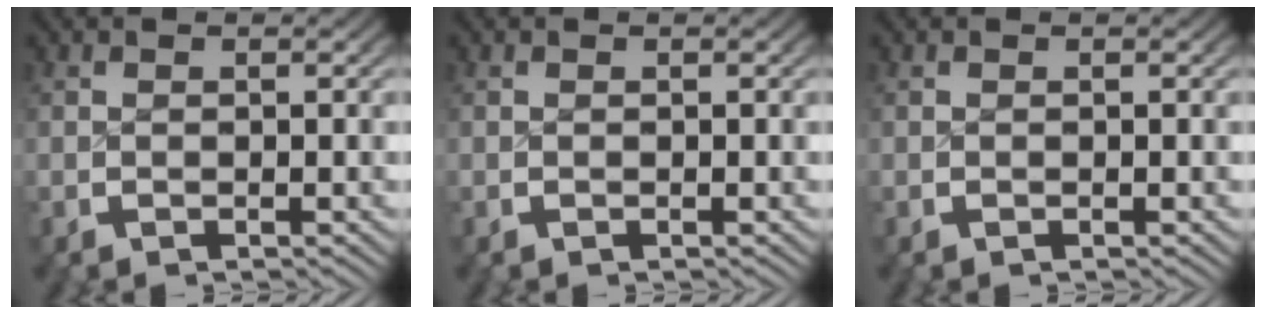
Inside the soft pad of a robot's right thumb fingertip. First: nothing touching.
{"total": 0.0}
{"total": 0.0}